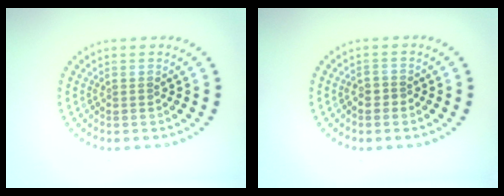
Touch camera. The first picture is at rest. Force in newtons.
{"total": 1.3, "press": 1.2, "slide": 0.5}